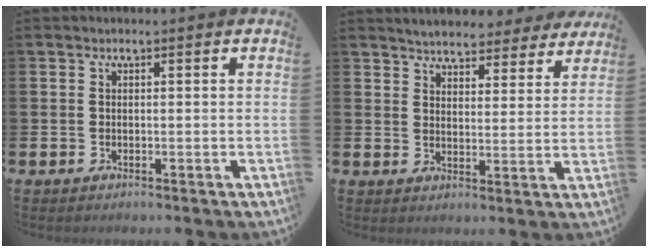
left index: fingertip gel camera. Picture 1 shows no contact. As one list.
[{"total": 5.0, "force": [4.9, 0.8, 0.3], "torque": [-0.024, -0.030, 0.085]}]